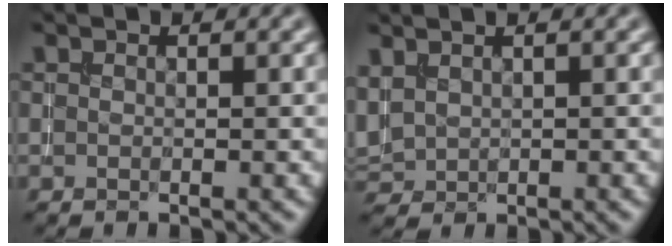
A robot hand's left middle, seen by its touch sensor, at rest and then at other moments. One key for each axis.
{"total": 2.1, "fx": 1.0, "fy": 1.5, "fz": 1.1, "tx": -0.032, "ty": 0.007, "tz": 0.029}